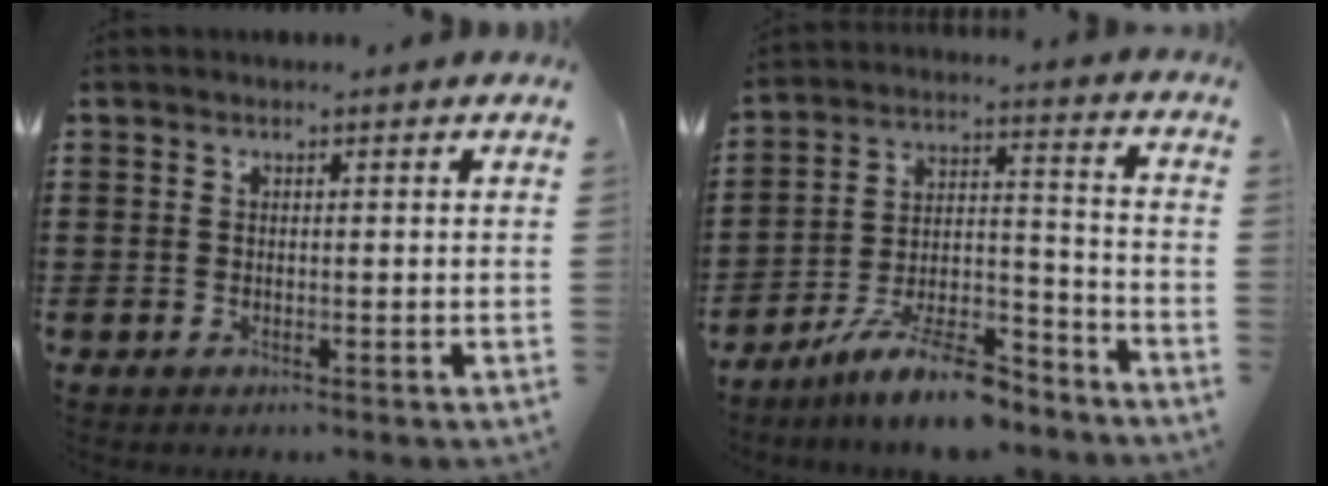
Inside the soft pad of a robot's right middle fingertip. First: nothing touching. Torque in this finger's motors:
{"motor_torque": [1.97, -0.17, 0.44, 0.11]}